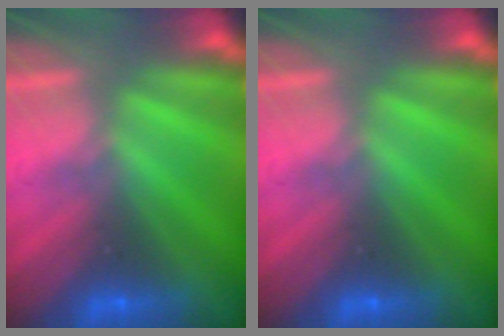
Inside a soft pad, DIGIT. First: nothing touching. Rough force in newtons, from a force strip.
{"total": 0.0}